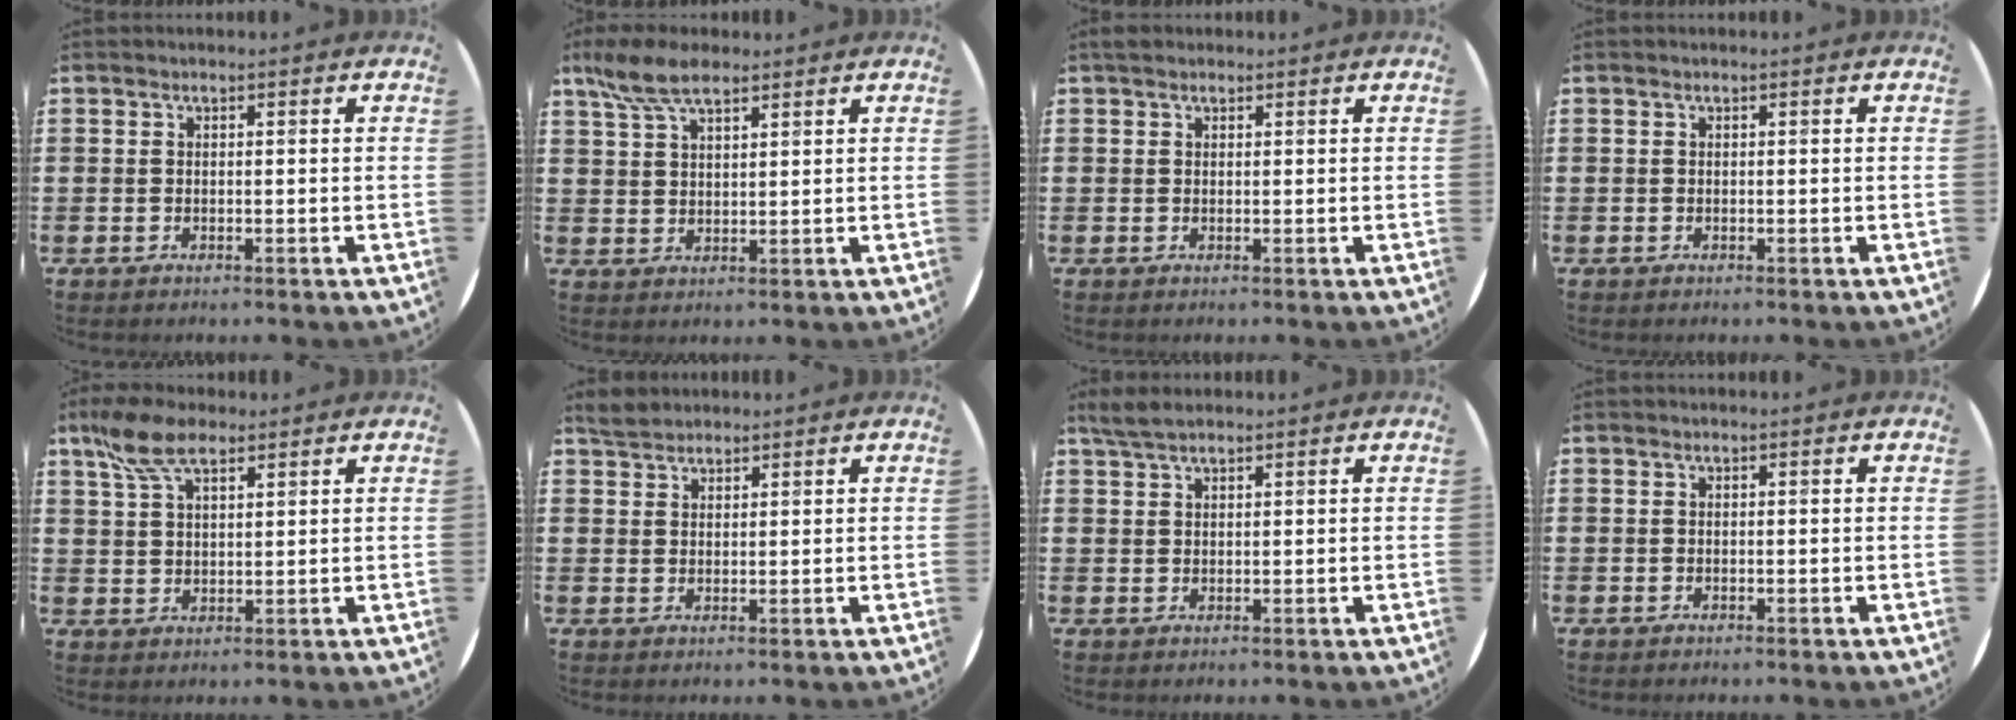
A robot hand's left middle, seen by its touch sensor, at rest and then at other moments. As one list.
[{"total": 6.5, "force": [4.9, 2.3, 3.6], "torque": [-0.082, -0.003, 0.091]}, {"total": 0.9, "force": [0.8, 0.4, 0.3], "torque": [0.001, 0.001, 0.013]}, {"total": 0.0}, {"total": 6.9, "force": [4.7, 3.0, 4.1], "torque": [-0.094, 0.002, 0.087]}, {"total": 2.5, "force": [2.3, 0.9, 0.4], "torque": [-0.004, 0.002, 0.044]}, {"total": 2.8, "force": [2.2, 0.7, 1.5], "torque": [-0.034, 0.005, 0.042]}, {"total": 0.0}]